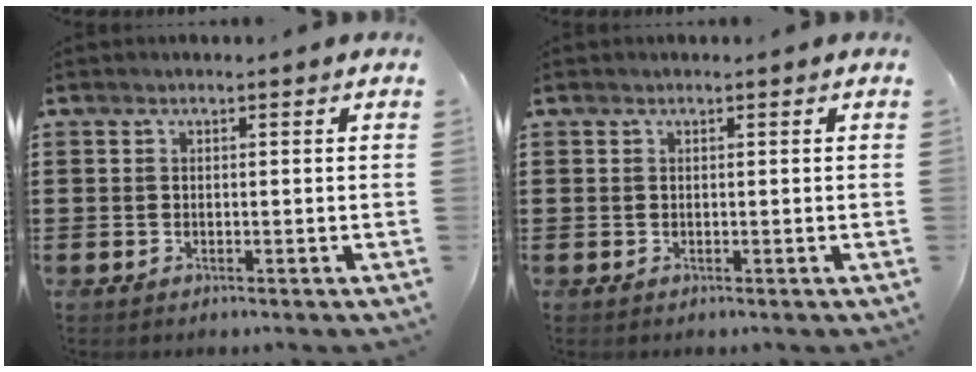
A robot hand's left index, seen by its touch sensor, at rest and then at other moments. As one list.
[{"total": 0.0}]